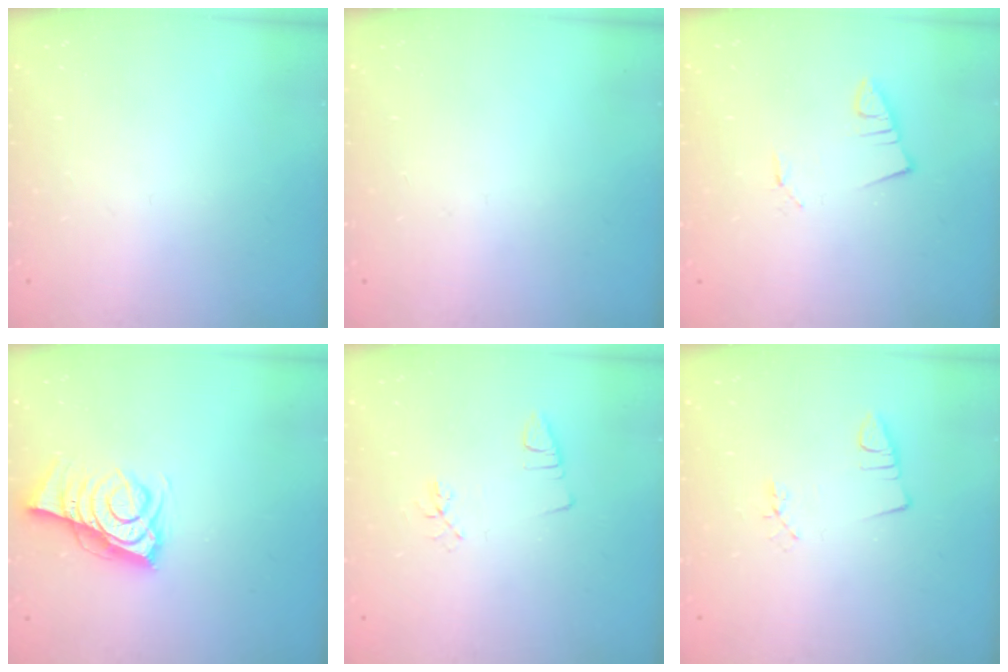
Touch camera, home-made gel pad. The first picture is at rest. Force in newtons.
{"total": 0.0}
{"total": 0.8, "press": 0.8, "slide": 0.1}
{"total": 8.8, "press": 8.6, "slide": 1.8}
{"total": 3.3, "press": 2.9, "slide": 1.6}
{"total": 1.9, "press": 1.4, "slide": 1.3}